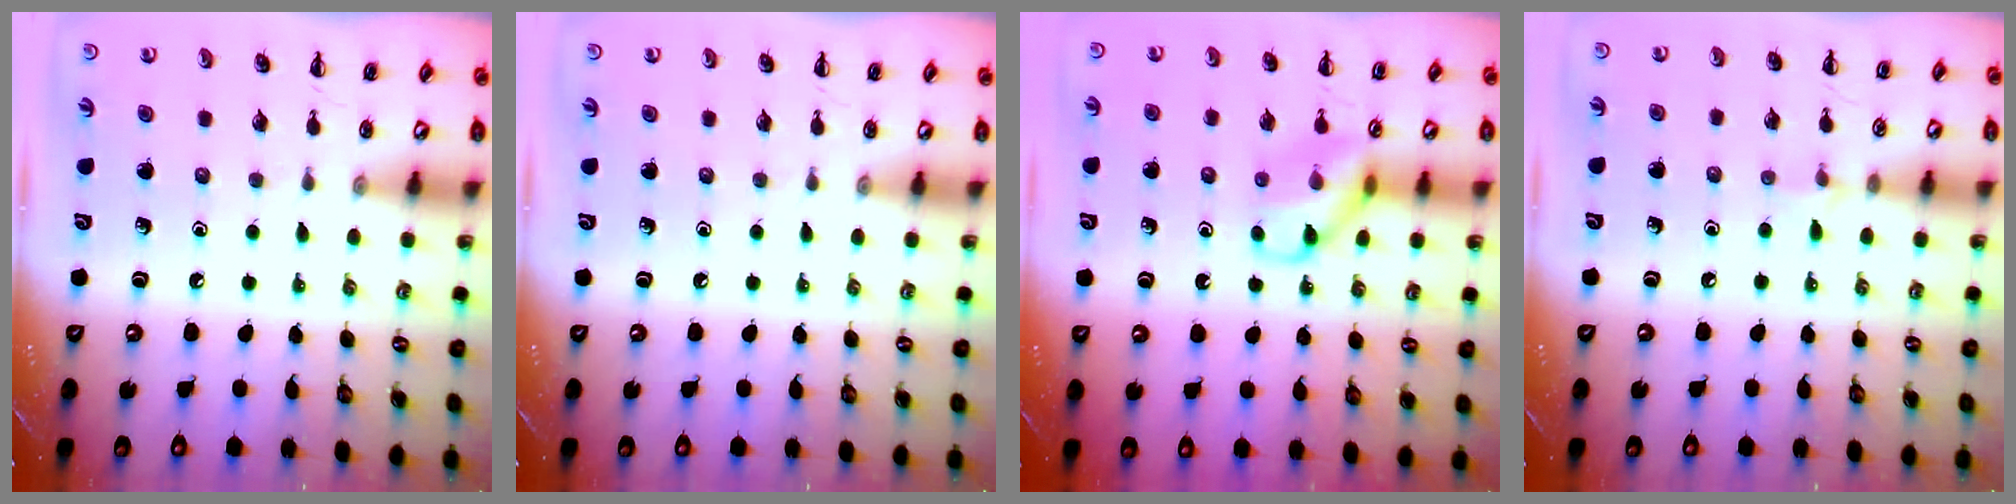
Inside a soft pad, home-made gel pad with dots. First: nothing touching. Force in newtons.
{"total": 0.0}
{"total": 10.4, "press": 10.3, "slide": 1.2}
{"total": 4.7, "press": 4.4, "slide": 1.6}